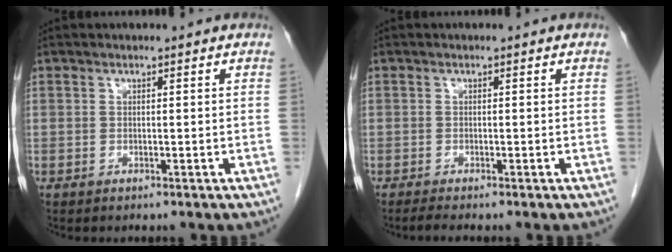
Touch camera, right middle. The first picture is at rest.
{"total": 1.2, "force": [-1.0, -0.2, 0.6], "torque": [-0.019, -0.004, -0.020]}